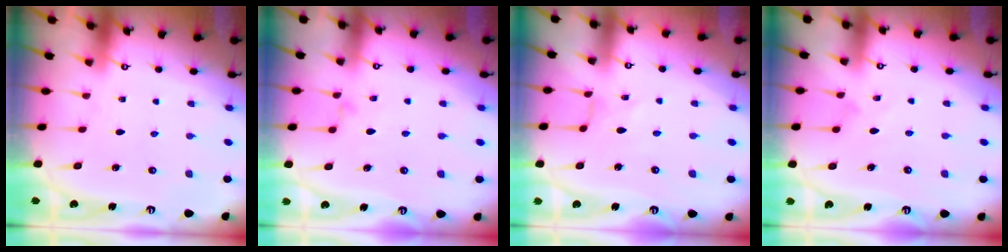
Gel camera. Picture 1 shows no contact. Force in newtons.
{"total": 2.3, "press": 2.3, "slide": 0.4}
{"total": 0.8, "press": 0.7, "slide": 0.1}
{"total": 1.8, "press": 1.7, "slide": 0.3}